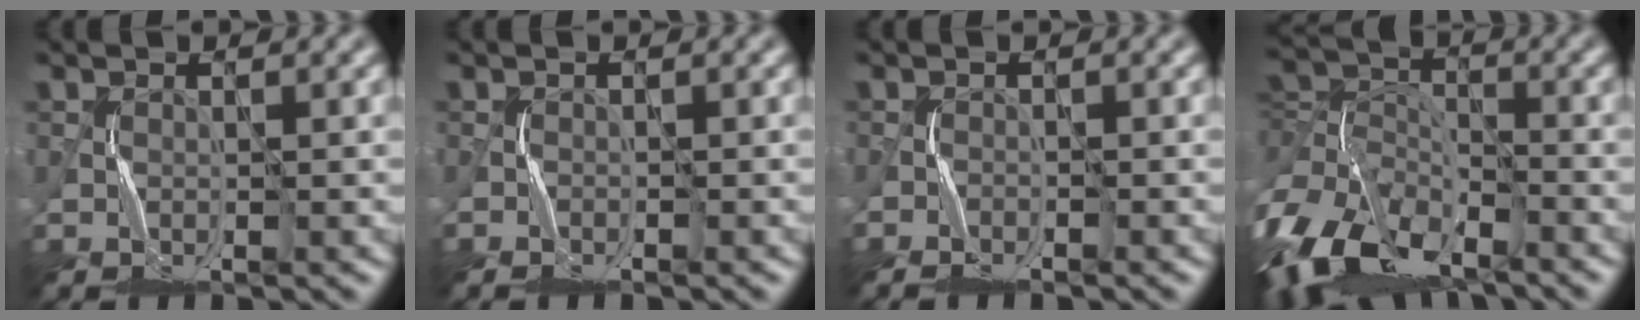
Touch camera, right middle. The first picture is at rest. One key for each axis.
{"total": 0.6, "fx": -0.6, "fy": -0.1, "fz": -0.1, "tx": 0.001, "ty": -0.001, "tz": -0.013}
{"total": 1.5, "fx": -1.5, "fy": 0.0, "fz": 0.4, "tx": -0.014, "ty": -0.002, "tz": -0.031}
{"total": 10.1, "fx": -5.4, "fy": 6.3, "fz": 5.7, "tx": -0.118, "ty": 0.001, "tz": -0.118}